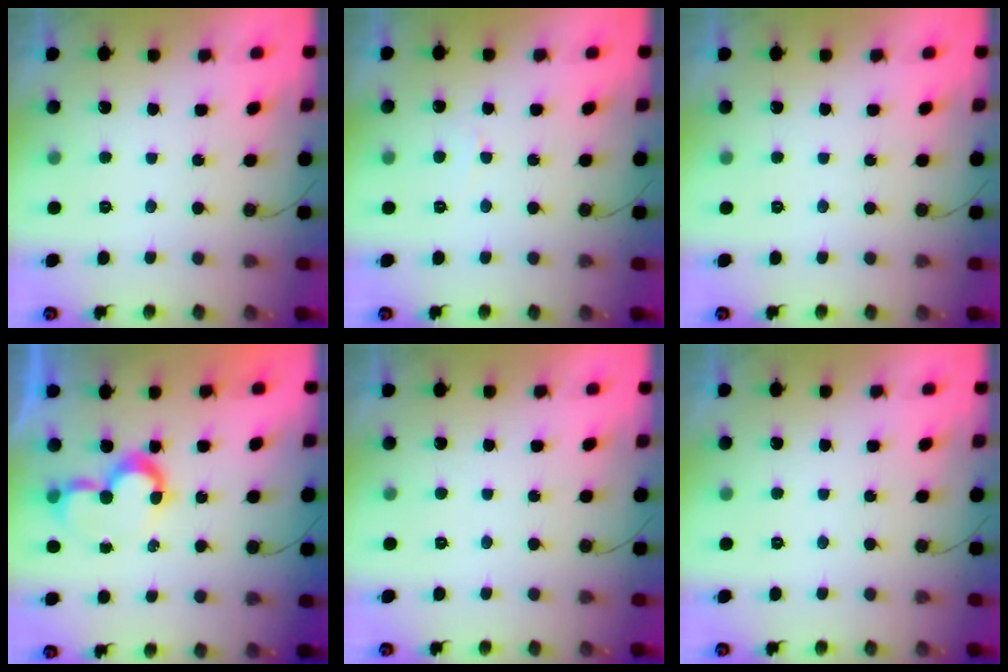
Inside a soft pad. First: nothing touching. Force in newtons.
{"total": 2.6, "press": 2.6, "slide": 0.1}
{"total": 0.0}
{"total": 8.2, "press": 8.2, "slide": 0.1}
{"total": 1.9, "press": 1.9, "slide": 0.1}
{"total": 0.0}